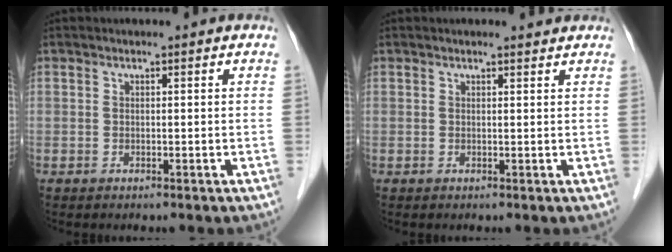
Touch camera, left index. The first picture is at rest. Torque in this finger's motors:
{"motor_torque": [0.50, -0.48, 0.14, 0.02]}